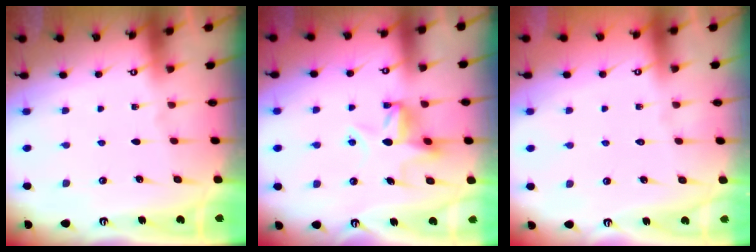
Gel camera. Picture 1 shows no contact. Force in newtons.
{"total": 10.4, "press": 10.4, "slide": 0.3}
{"total": 1.5, "press": 1.5, "slide": 0.1}